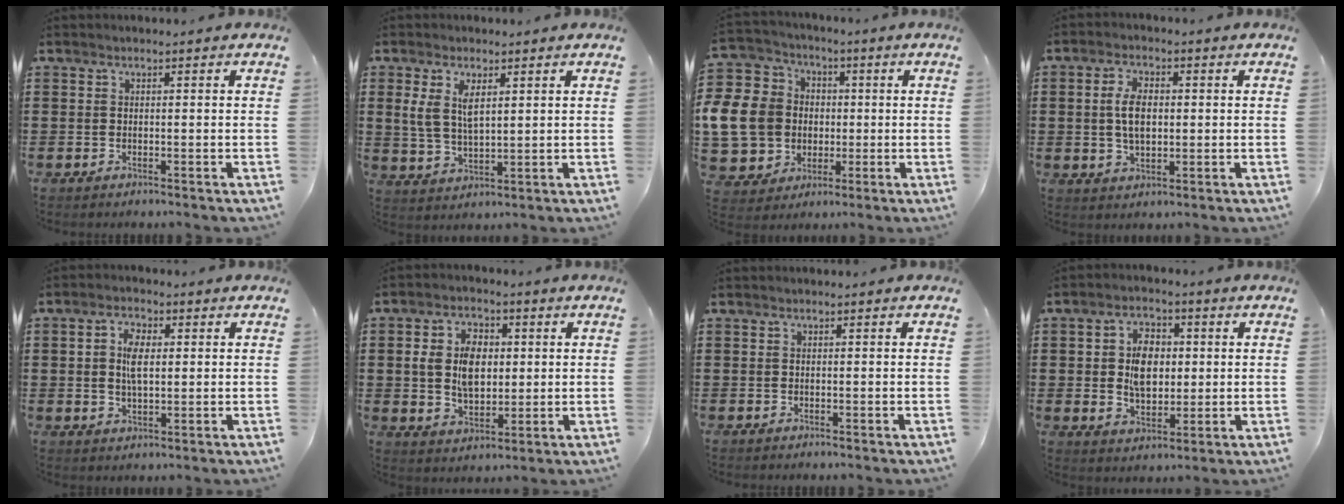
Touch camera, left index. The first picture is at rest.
{"total": 5.5, "force": [2.2, 2.5, 4.3], "torque": [-0.094, 0.007, 0.039]}
{"total": 12.5, "force": [-0.3, 11.4, 5.1], "torque": [-0.172, 0.018, -0.004]}
{"total": 5.4, "force": [0.5, 2.8, 4.6], "torque": [-0.091, 0.006, 0.003]}
{"total": 4.7, "force": [0.8, 2.3, 4.0], "torque": [-0.076, 0.008, 0.011]}
{"total": 7.5, "force": [1.2, 5.1, 5.4], "torque": [-0.123, 0.011, 0.015]}
{"total": 0.0}
{"total": 6.7, "force": [0.6, 4.3, 5.0], "torque": [-0.097, 0.009, 0.004]}